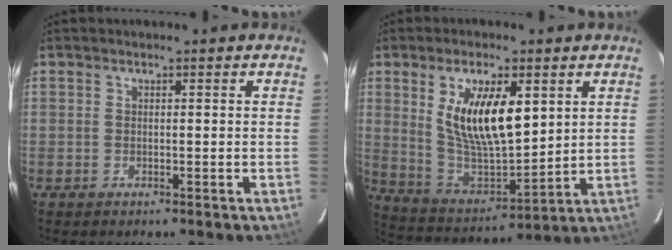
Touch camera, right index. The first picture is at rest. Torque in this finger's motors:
{"motor_torque": [0.97, 0.57, 0.83, 0.21]}